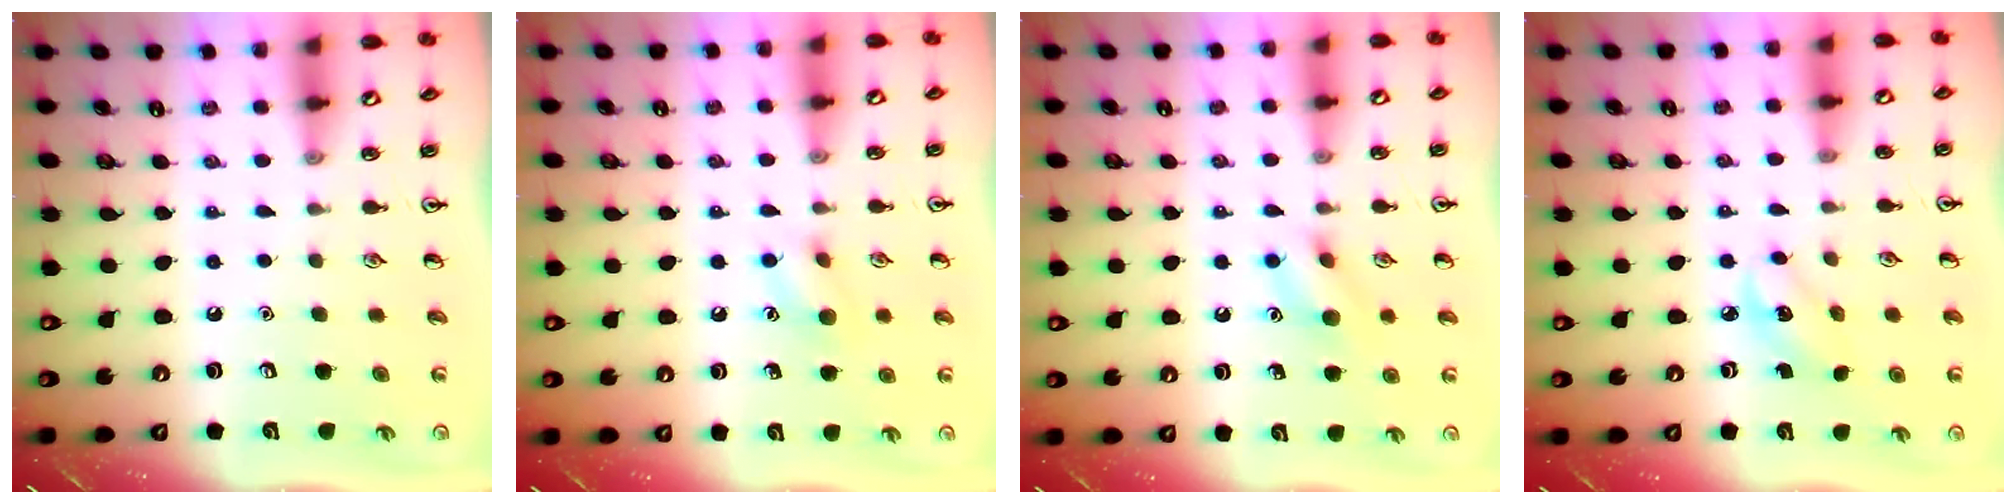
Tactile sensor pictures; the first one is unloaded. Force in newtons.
{"total": 7.4, "press": 7.2, "slide": 1.5}
{"total": 9.0, "press": 8.9, "slide": 0.6}
{"total": 2.8, "press": 2.7, "slide": 0.8}